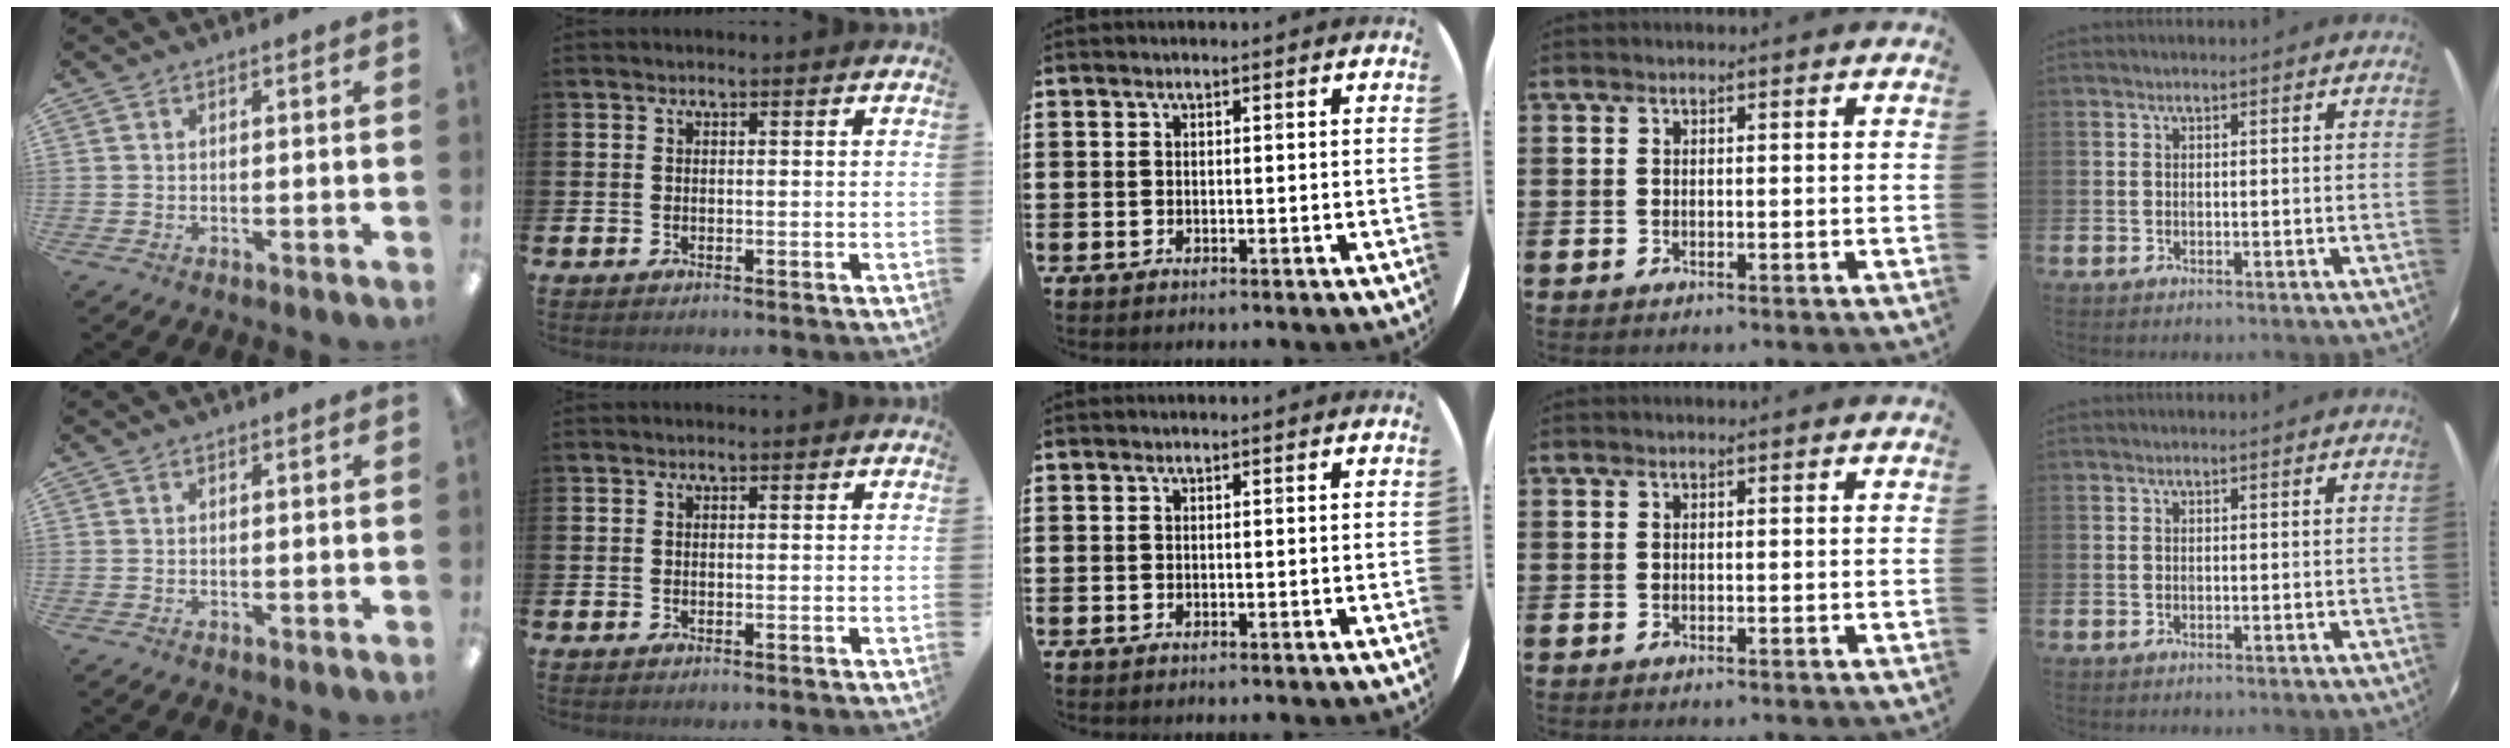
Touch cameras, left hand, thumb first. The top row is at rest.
{}